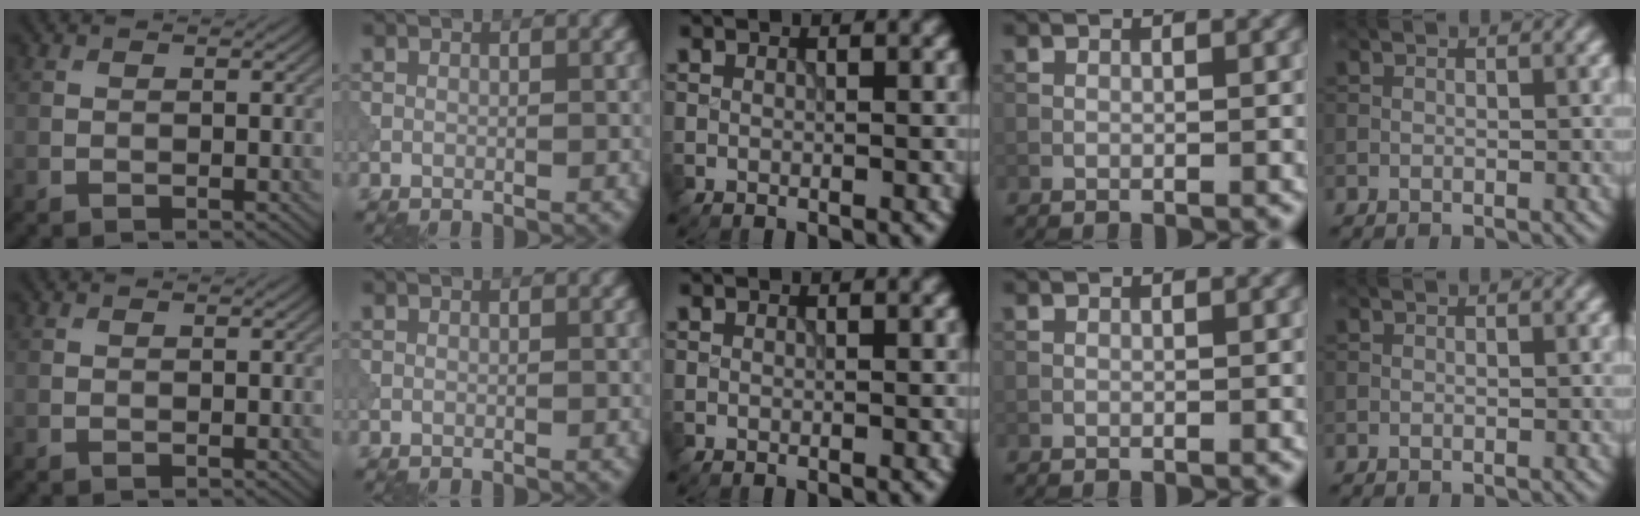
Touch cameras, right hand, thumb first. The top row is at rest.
{}